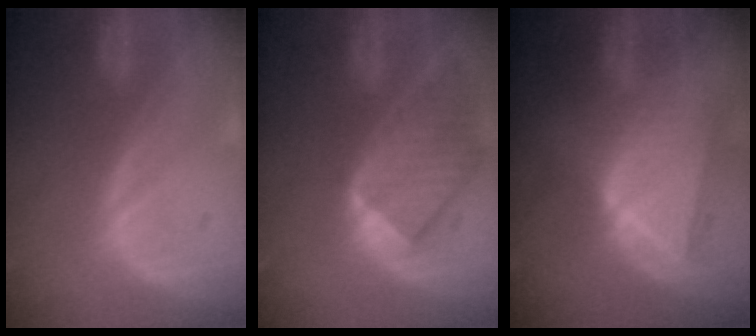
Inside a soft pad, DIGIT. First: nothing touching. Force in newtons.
{"total": 8.8, "press": 7.9, "slide": 3.9}
{"total": 9.1, "press": 8.0, "slide": 4.3}